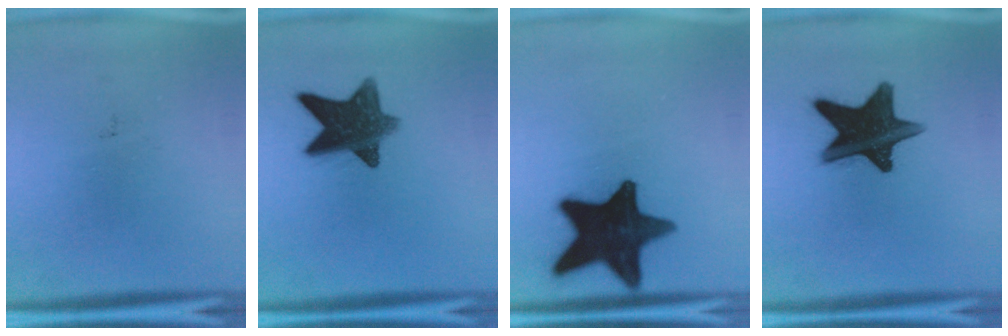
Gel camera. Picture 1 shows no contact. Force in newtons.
{"total": 11.5}
{"total": 18.7}
{"total": 16.3}